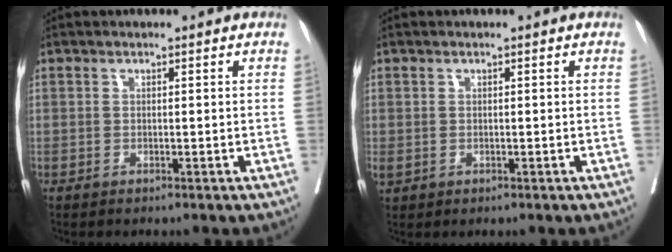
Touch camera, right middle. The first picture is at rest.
{"total": 0.7, "force": [-0.1, 0.5, 0.4], "torque": [-0.013, 0.000, 0.003]}